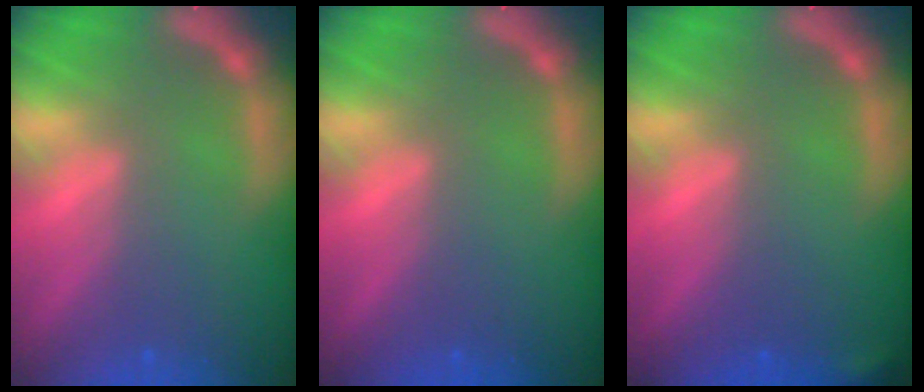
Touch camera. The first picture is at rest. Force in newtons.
{"total": 0.0}
{"total": 0.9}